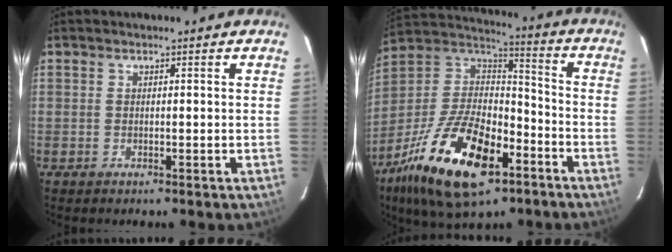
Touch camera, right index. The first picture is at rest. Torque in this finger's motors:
{"motor_torque": [1.50, -0.64, 0.68, 0.15]}